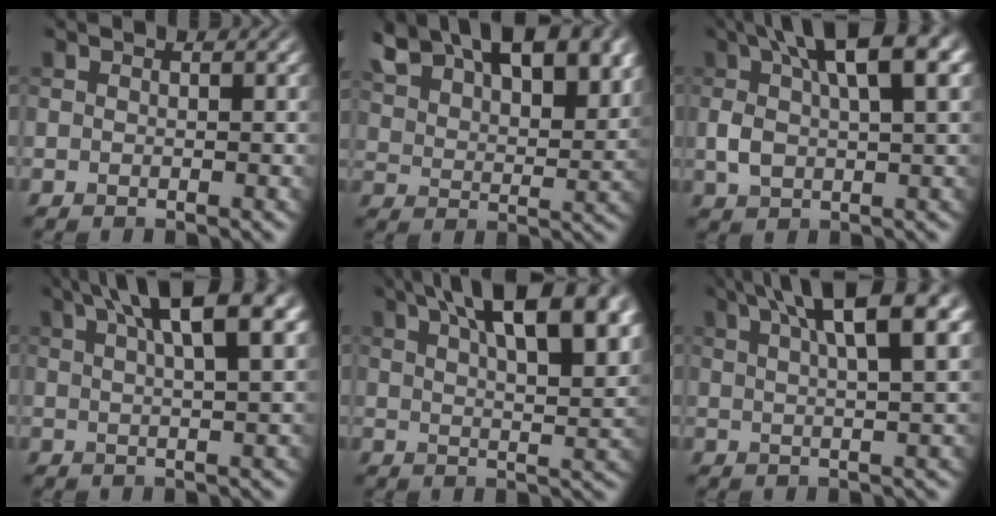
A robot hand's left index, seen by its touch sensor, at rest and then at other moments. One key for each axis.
{"total": 12.2, "fx": 7.5, "fy": 5.7, "fz": 7.8, "tx": -0.125, "ty": 0.021, "tz": 0.129}
{"total": 8.9, "fx": 3.2, "fy": 3.5, "fz": 7.6, "tx": -0.143, "ty": 0.012, "tz": 0.056}
{"total": 9.7, "fx": 5.0, "fy": 2.8, "fz": 7.8, "tx": -0.080, "ty": 0.037, "tz": 0.064}
{"total": 13.3, "fx": 6.8, "fy": 4.9, "fz": 10.3, "tx": -0.124, "ty": 0.034, "tz": 0.090}
{"total": 10.1, "fx": 5.1, "fy": 2.7, "fz": 8.2, "tx": -0.084, "ty": 0.036, "tz": 0.065}